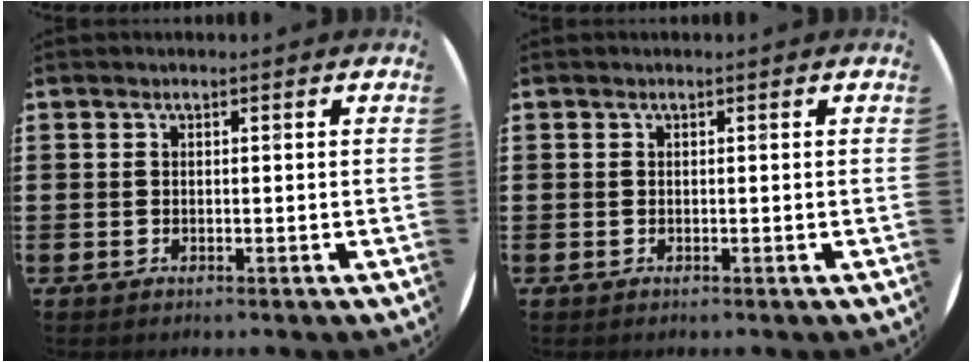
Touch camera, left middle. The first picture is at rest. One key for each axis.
{"total": 0.0}